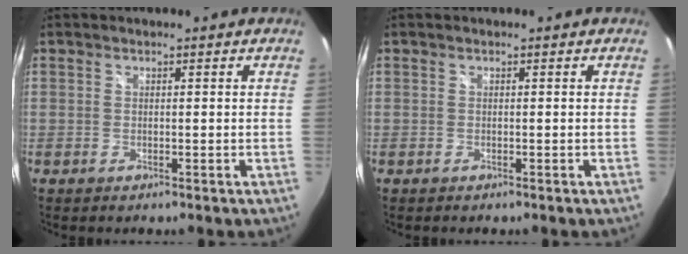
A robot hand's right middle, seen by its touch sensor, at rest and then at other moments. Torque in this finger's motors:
{"motor_torque": [0.52, -0.69, 0.01, 0.05]}